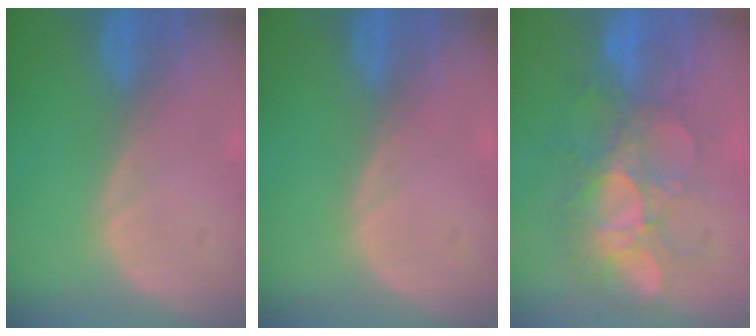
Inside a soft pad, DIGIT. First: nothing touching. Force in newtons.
{"total": 0.0}
{"total": 8.3, "press": 8.1, "slide": 1.8}